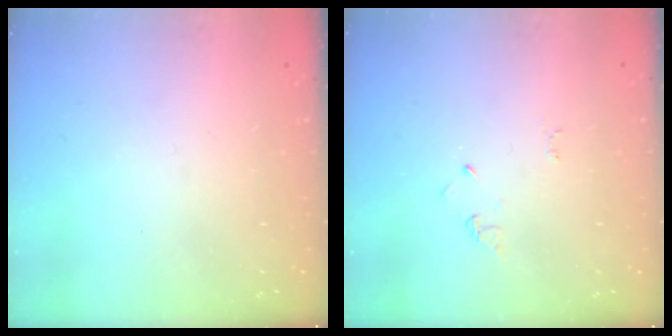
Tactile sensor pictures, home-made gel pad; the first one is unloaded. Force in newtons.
{"total": 2.6, "press": 2.6, "slide": 0.4}